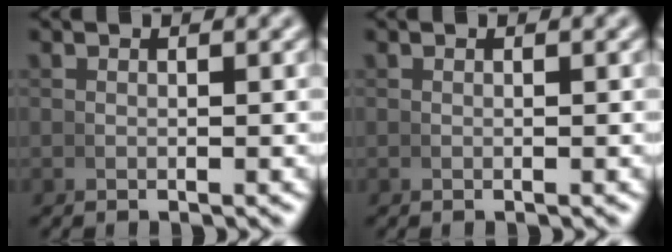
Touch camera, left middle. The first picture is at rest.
{"total": 0.0}